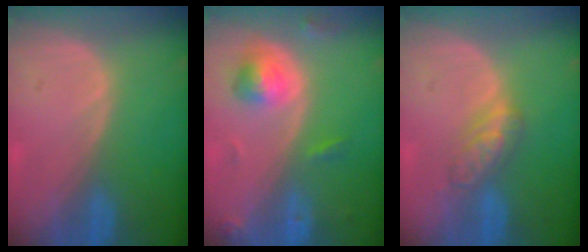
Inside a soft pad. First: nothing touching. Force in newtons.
{"total": 5.0, "press": 4.8, "slide": 1.5}
{"total": 4.5, "press": 4.5, "slide": 0.7}